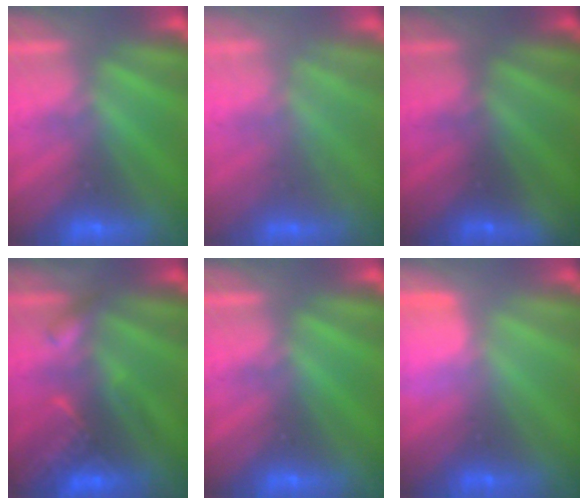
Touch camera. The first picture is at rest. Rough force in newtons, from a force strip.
{"total": 2.3}
{"total": 1.4}
{"total": 2.7}
{"total": 0.0}
{"total": 2.9}